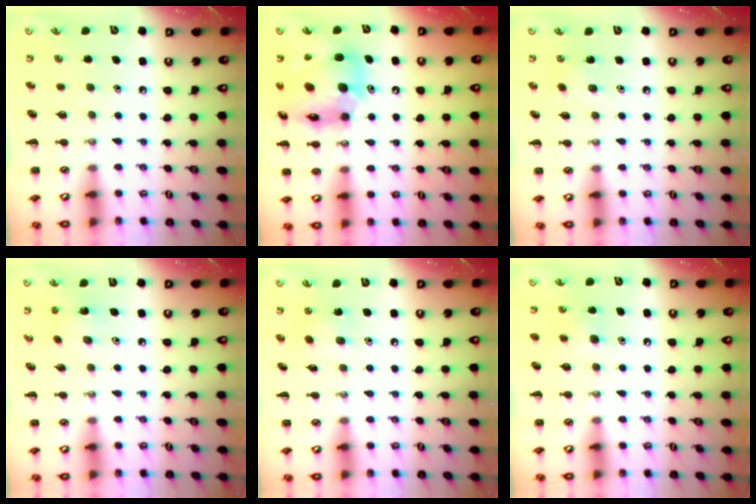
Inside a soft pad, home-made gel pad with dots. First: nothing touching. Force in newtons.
{"total": 16.2, "press": 15.4, "slide": 4.8}
{"total": 6.3, "press": 6.1, "slide": 1.6}
{"total": 2.7, "press": 2.5, "slide": 0.9}
{"total": 5.0, "press": 4.9, "slide": 1.0}
{"total": 5.5, "press": 5.2, "slide": 1.9}